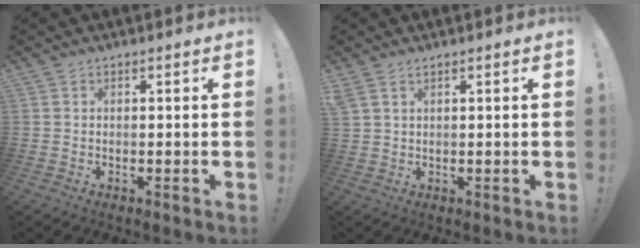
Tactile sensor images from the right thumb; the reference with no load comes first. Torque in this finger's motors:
{"motor_torque": [0.55, 0.63, 0.92, 0.17, 0.23]}